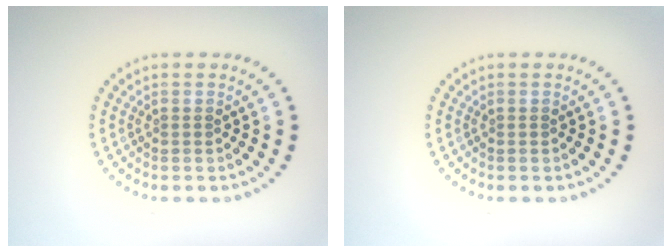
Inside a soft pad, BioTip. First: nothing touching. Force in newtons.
{"total": 0.0}